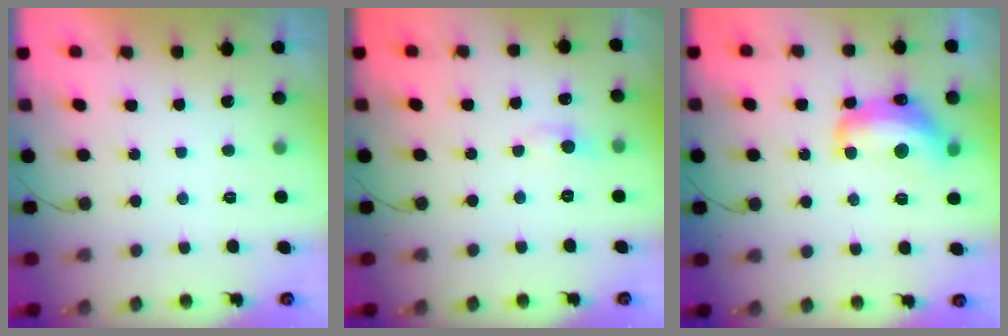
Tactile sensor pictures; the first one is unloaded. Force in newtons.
{"total": 3.2, "press": 3.2, "slide": 0.4}
{"total": 13.8, "press": 13.8, "slide": 1.0}